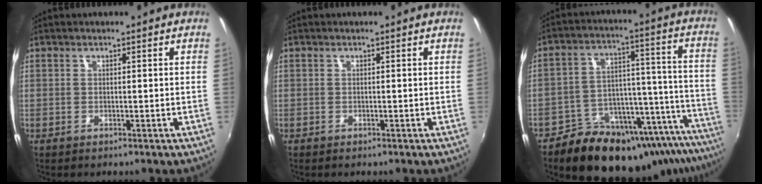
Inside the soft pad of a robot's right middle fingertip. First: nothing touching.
{"total": 0.0}
{"total": 26.2, "force": [-21.9, 10.3, 10.0], "torque": [-0.136, 0.037, -0.284]}